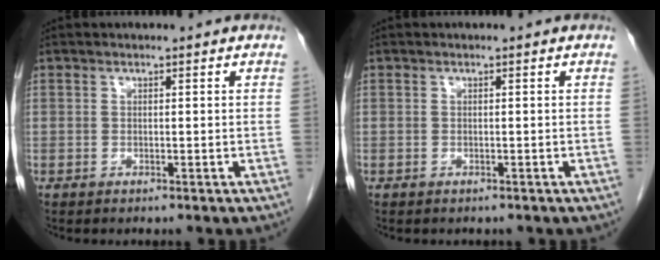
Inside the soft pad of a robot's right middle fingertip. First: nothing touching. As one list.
[{"total": 0.8, "force": [-0.6, 0.3, 0.2], "torque": [-0.013, -0.002, -0.007]}]